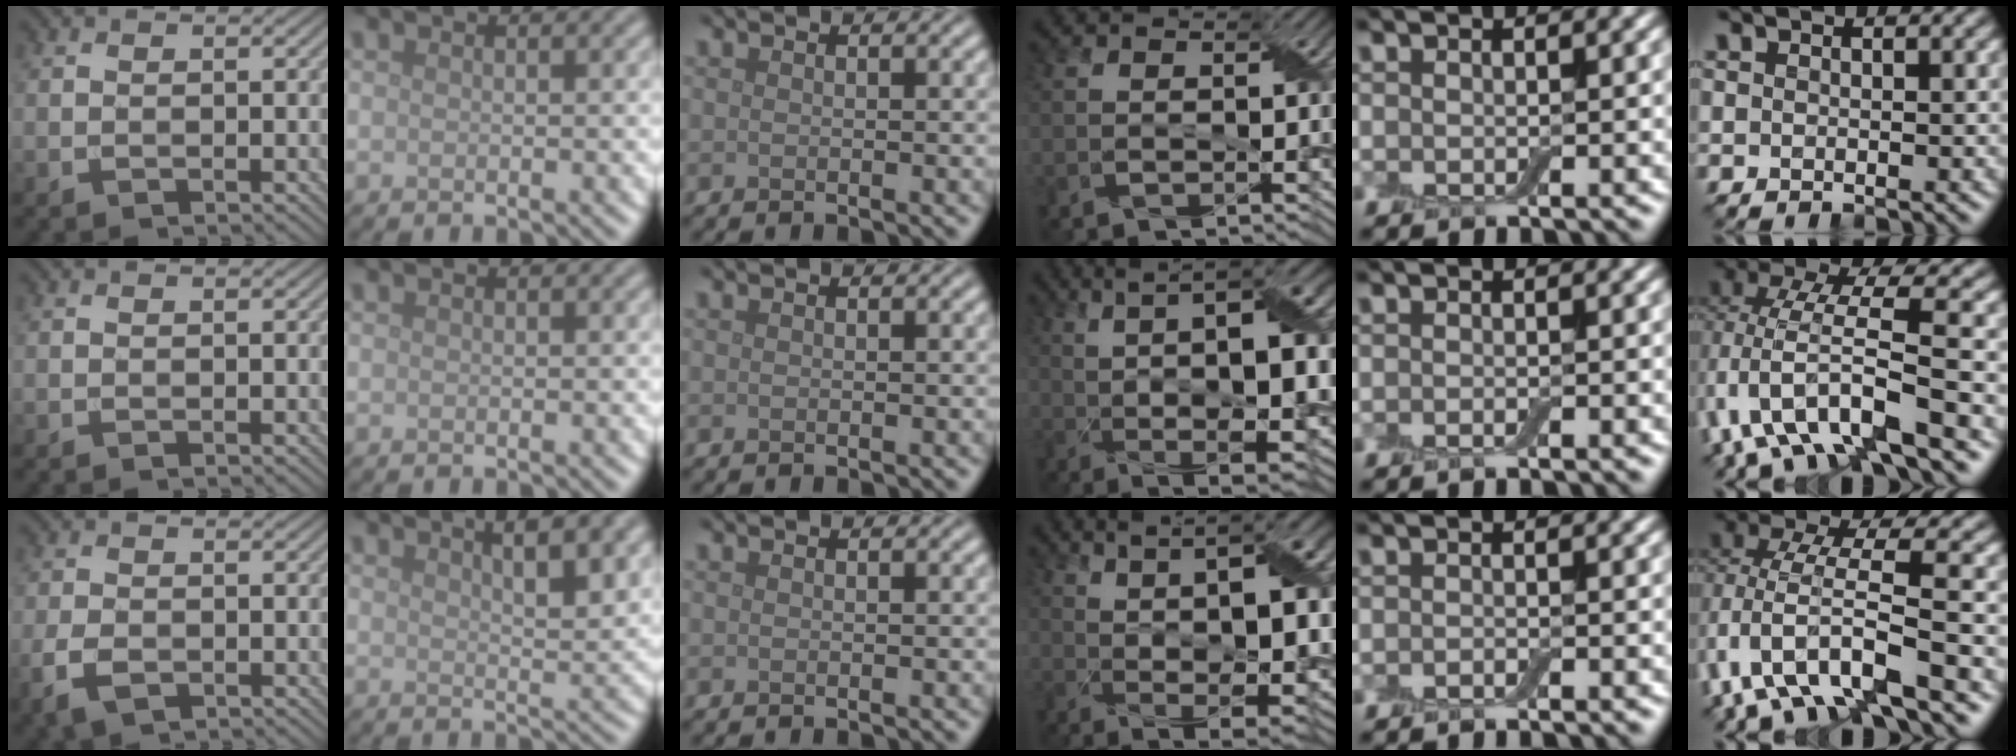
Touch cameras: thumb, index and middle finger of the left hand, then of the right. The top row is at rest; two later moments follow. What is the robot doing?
{"motion": "peel", "object": "bubble wrap"}